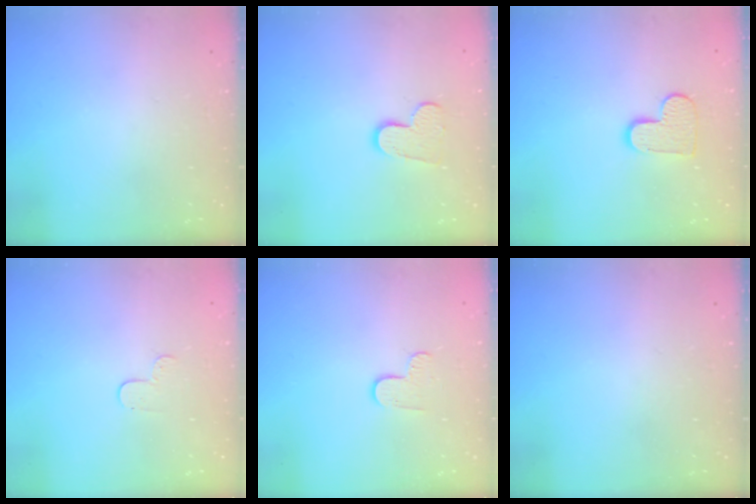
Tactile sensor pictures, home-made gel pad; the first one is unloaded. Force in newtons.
{"total": 8.3, "press": 8.2, "slide": 0.5}
{"total": 8.9, "press": 8.9, "slide": 0.4}
{"total": 3.0, "press": 3.0, "slide": 0.3}
{"total": 4.7, "press": 4.7, "slide": 0.4}
{"total": 0.0}